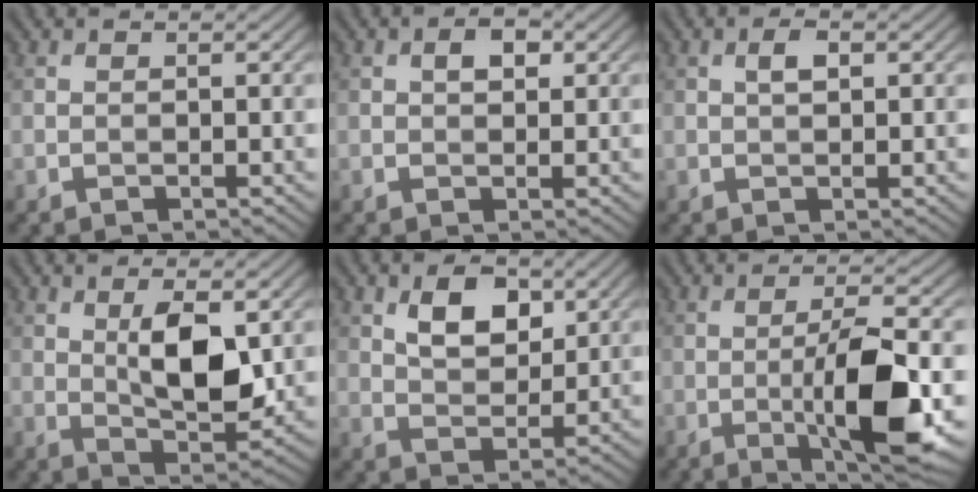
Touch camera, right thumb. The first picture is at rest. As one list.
[{"total": 2.2, "force": [0.6, 1.3, 1.6], "torque": [-0.025, 0.002, 0.007]}, {"total": 1.8, "force": [0.5, 0.8, 1.6], "torque": [-0.030, 0.002, 0.007]}, {"total": 7.7, "force": [1.6, 3.2, 6.8], "torque": [-0.122, -0.006, 0.032]}, {"total": 6.0, "force": [2.8, 3.4, 4.1], "torque": [-0.071, -0.004, 0.048]}, {"total": 10.3, "force": [-2.4, 2.1, 9.7], "torque": [-0.156, 0.000, -0.042]}]